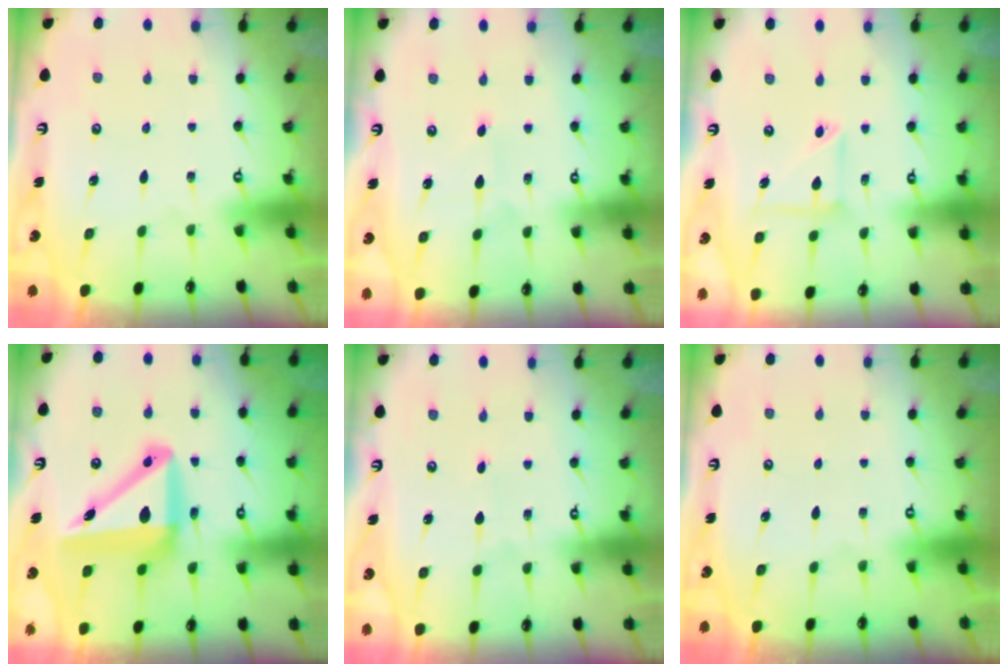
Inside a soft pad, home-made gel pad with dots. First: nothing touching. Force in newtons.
{"total": 3.3, "press": 3.3, "slide": 0.4}
{"total": 10.1, "press": 10.0, "slide": 1.1}
{"total": 14.4, "press": 14.0, "slide": 3.0}
{"total": 0.7, "press": 0.7, "slide": 0.0}
{"total": 0.0}